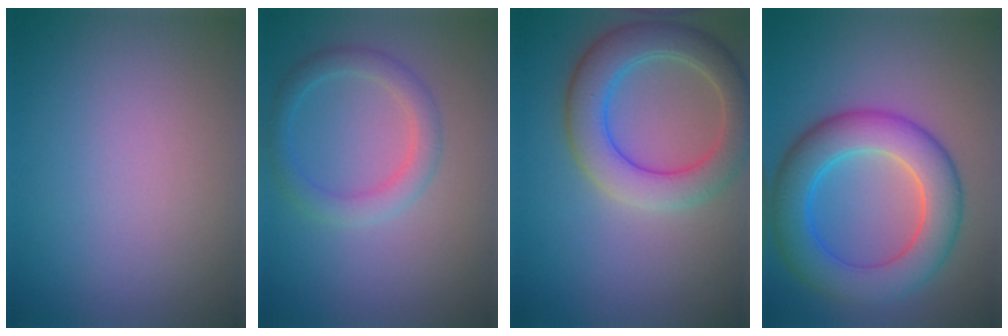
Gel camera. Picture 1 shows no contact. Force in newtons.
{"total": 2.7, "press": 2.7, "slide": 0.1}
{"total": 6.0, "press": 6.0, "slide": 0.3}
{"total": 7.6, "press": 7.6, "slide": 0.2}